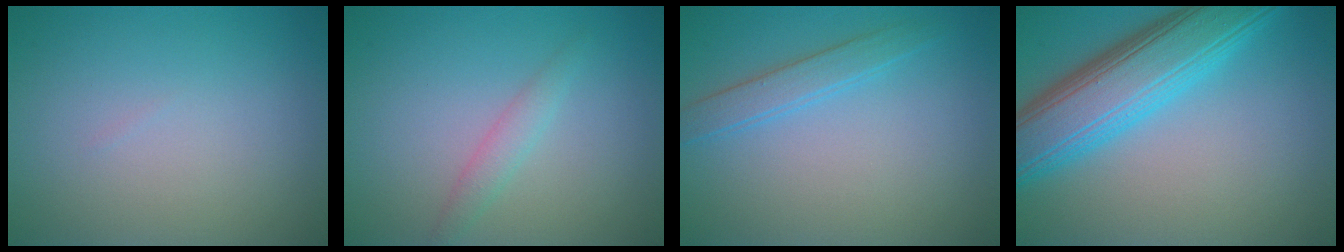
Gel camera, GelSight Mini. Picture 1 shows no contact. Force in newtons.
{"total": 1.5, "press": 1.5, "slide": 0.1}
{"total": 2.1, "press": 2.1, "slide": 0.1}
{"total": 8.8, "press": 8.8, "slide": 0.2}